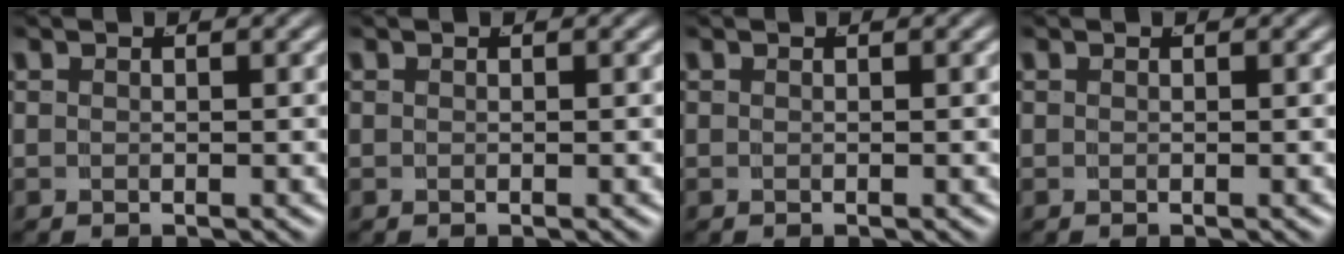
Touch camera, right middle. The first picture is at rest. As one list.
[{"total": 0.0}, {"total": 0.0}, {"total": 0.0}]